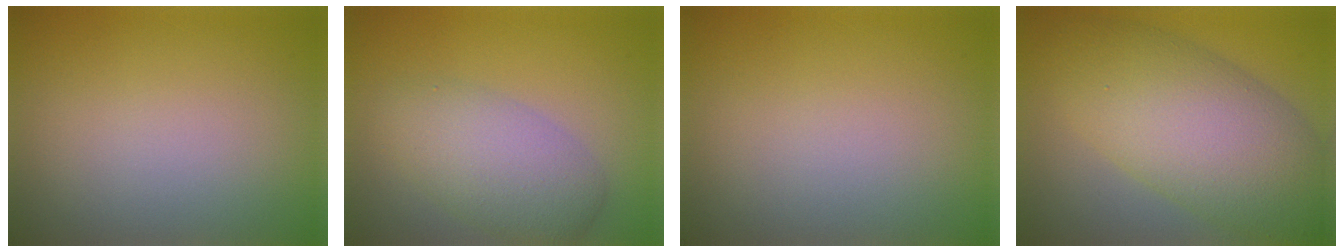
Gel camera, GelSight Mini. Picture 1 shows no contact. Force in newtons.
{"total": 5.0, "press": 5.0, "slide": 0.2}
{"total": 0.0}
{"total": 10.0, "press": 10.0, "slide": 0.3}